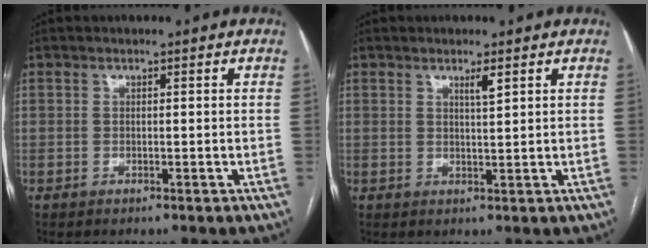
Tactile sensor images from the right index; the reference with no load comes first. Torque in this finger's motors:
{"motor_torque": [0.03, 0.06, 0.00, 0.03]}